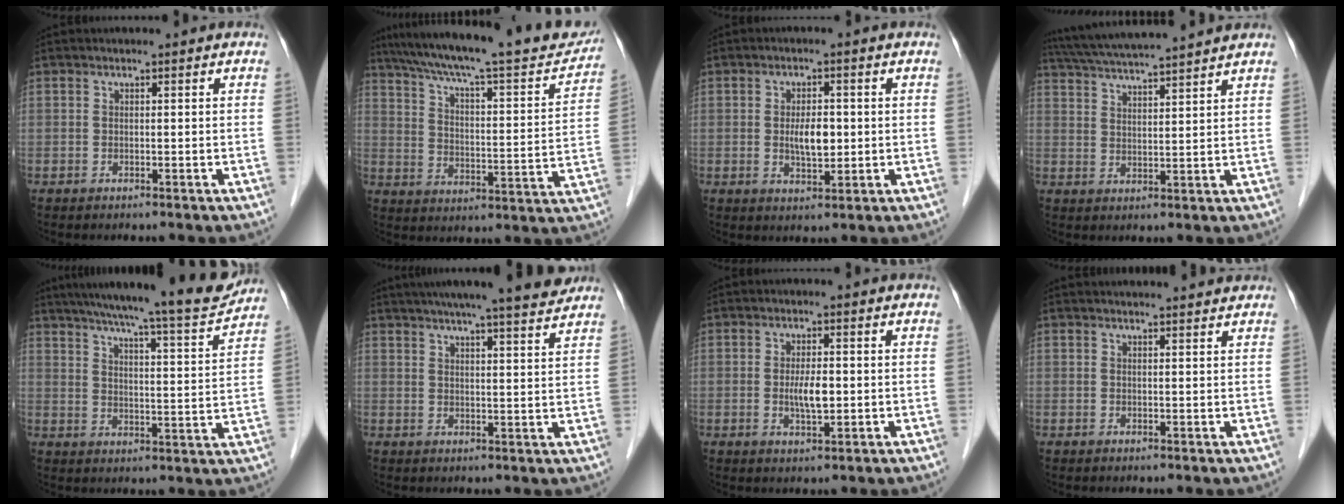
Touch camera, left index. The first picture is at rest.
{"total": 25.5, "force": [22.1, 3.0, 12.4], "torque": [-0.199, -0.011, 0.302]}
{"total": 3.8, "force": [0.0, 1.5, 3.4], "torque": [-0.063, -0.002, 0.003]}
{"total": 13.5, "force": [12.1, -0.6, 5.9], "torque": [-0.113, 0.028, 0.186]}
{"total": 17.6, "force": [15.9, 0.0, 7.5], "torque": [-0.115, -0.025, 0.216]}
{"total": 14.8, "force": [13.0, 0.1, 7.0], "torque": [-0.114, 0.011, 0.170]}
{"total": 3.8, "force": [-0.3, 1.1, 3.7], "torque": [-0.072, -0.003, -0.003]}
{"total": 7.4, "force": [7.1, 0.4, 2.0], "torque": [-0.023, 0.023, 0.073]}